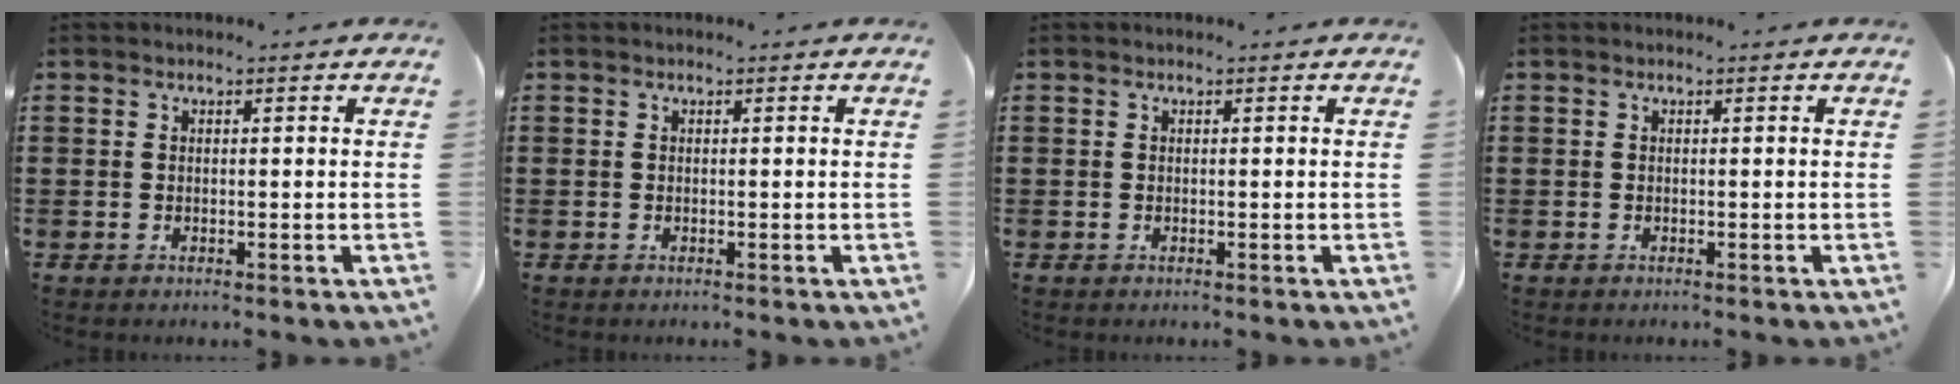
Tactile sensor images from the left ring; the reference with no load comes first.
{"total": 0.0}
{"total": 0.0}
{"total": 0.0}